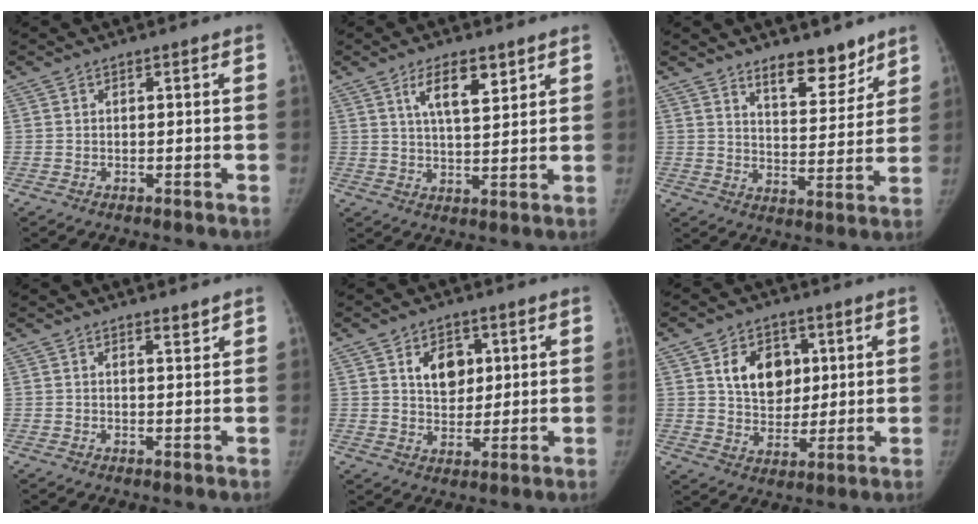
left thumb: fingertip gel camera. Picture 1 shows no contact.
{"total": 7.7, "force": [4.2, 2.9, 5.8], "torque": [-0.083, -0.026, 0.072]}
{"total": 9.5, "force": [7.2, 3.9, 4.8], "torque": [-0.042, -0.056, 0.117]}
{"total": 1.5, "force": [1.4, 0.3, 0.6], "torque": [-0.004, -0.013, 0.022]}
{"total": 7.8, "force": [2.8, 5.6, 4.6], "torque": [-0.035, -0.014, 0.046]}
{"total": 11.2, "force": [3.6, 8.4, 6.4], "torque": [-0.055, -0.016, 0.066]}